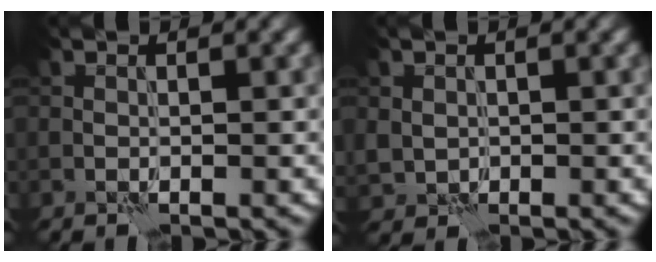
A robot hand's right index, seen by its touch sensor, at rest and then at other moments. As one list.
[{"total": 1.6, "force": [0.3, 1.6, 0.1], "torque": [-0.004, -0.004, 0.006]}]